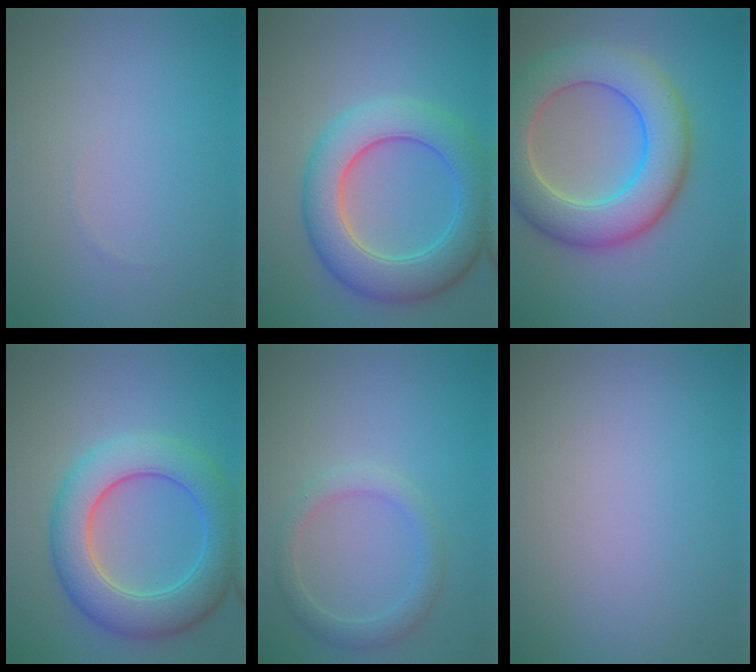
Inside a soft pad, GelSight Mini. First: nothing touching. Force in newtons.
{"total": 7.5, "press": 7.5, "slide": 0.2}
{"total": 9.3, "press": 9.3, "slide": 0.6}
{"total": 7.5, "press": 7.5, "slide": 0.2}
{"total": 2.4, "press": 2.4, "slide": 0.1}
{"total": 0.0}